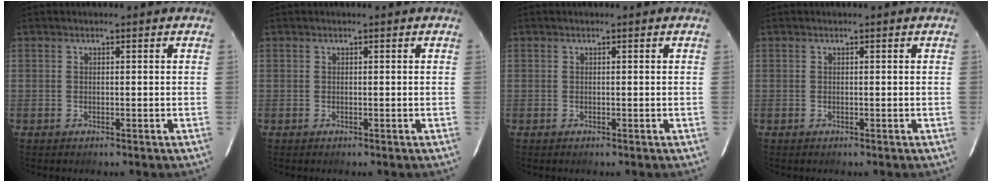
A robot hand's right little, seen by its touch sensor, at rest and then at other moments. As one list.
[{"total": 0.0}, {"total": 0.0}, {"total": 0.0}]